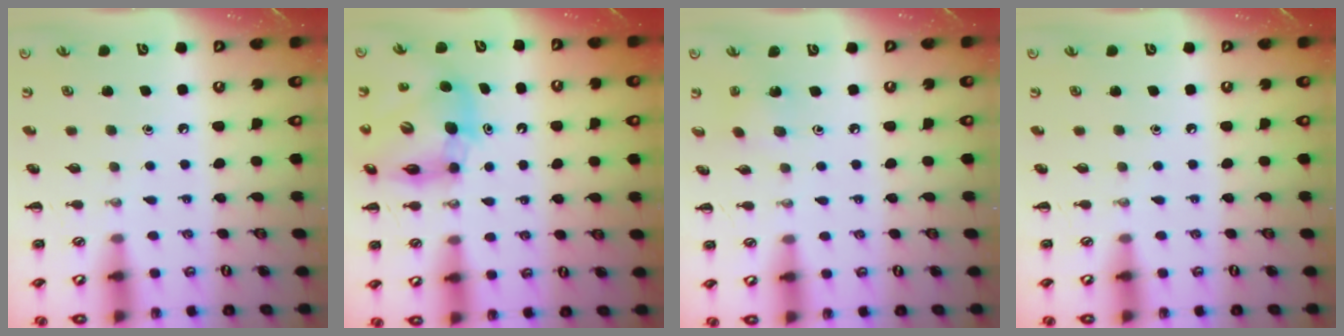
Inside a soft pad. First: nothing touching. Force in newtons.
{"total": 11.2, "press": 10.7, "slide": 3.4}
{"total": 1.8, "press": 1.6, "slide": 0.6}
{"total": 0.0}